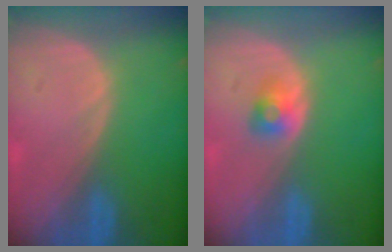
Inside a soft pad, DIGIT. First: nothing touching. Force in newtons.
{"total": 2.6, "press": 2.4, "slide": 1.2}